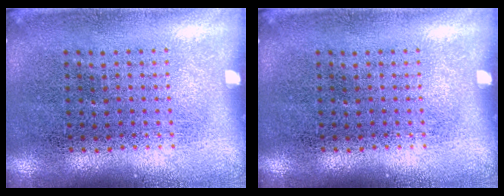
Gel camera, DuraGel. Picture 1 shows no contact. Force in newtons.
{"total": 0.0}